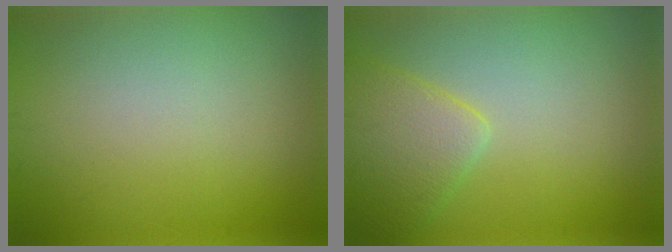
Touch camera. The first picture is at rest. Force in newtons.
{"total": 3.9, "press": 3.9, "slide": 0.2}